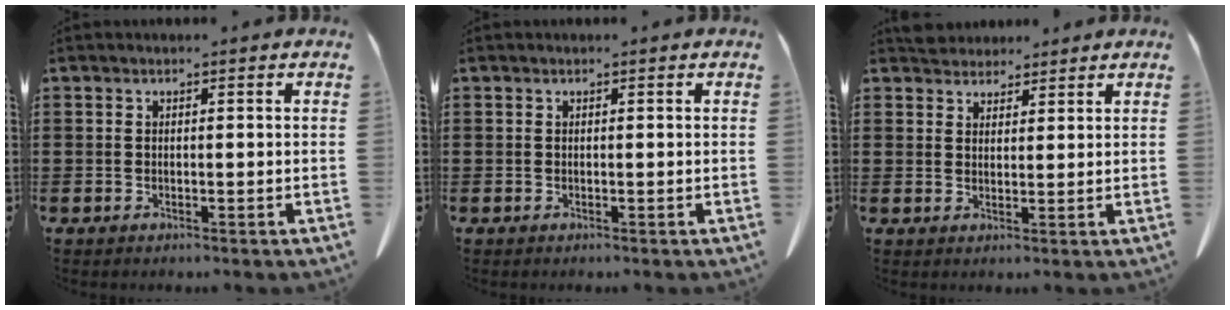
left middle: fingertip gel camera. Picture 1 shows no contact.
{"total": 0.0}
{"total": 3.4, "force": [3.3, 1.0, 0.1], "torque": [-0.004, -0.008, 0.064]}